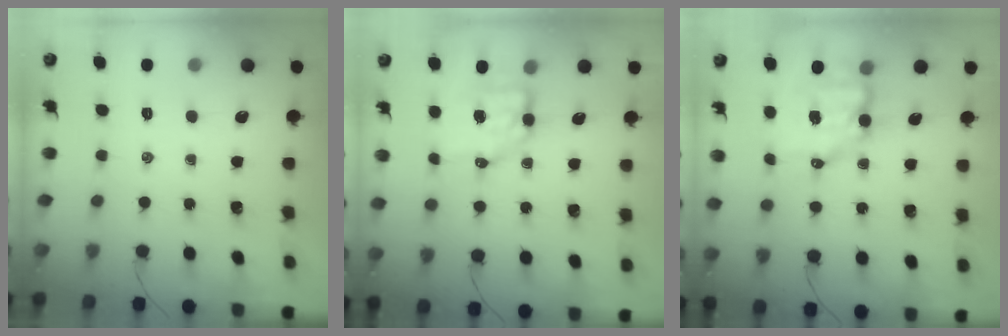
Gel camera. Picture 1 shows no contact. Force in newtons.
{"total": 6.6, "press": 6.5, "slide": 1.3}
{"total": 9.1, "press": 8.9, "slide": 1.7}